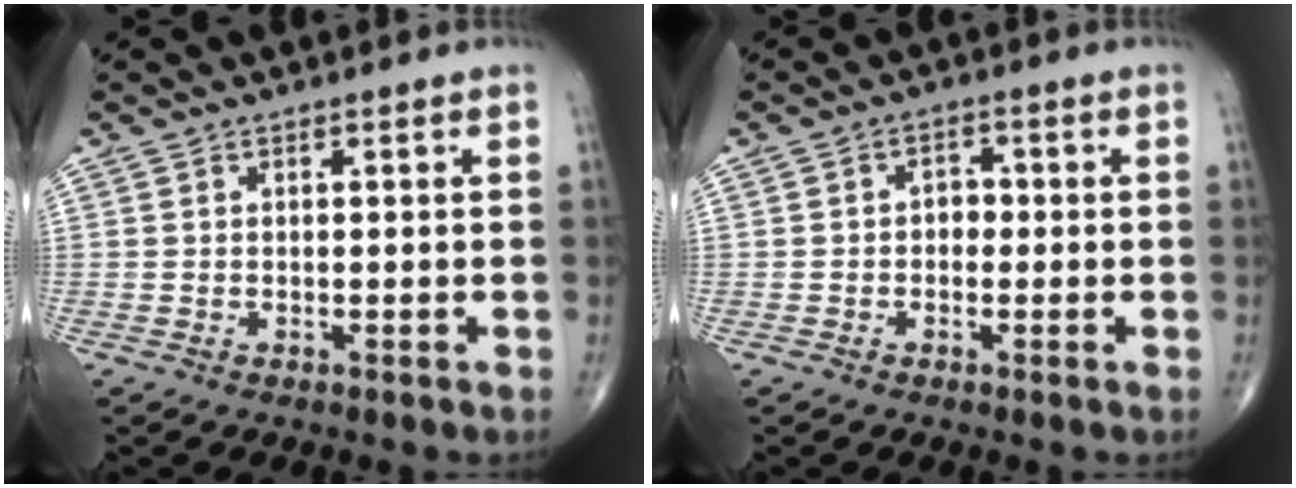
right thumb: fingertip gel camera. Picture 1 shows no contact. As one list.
[{"total": 2.6, "force": [-0.3, 2.0, 1.6], "torque": [-0.005, 0.013, -0.013]}]